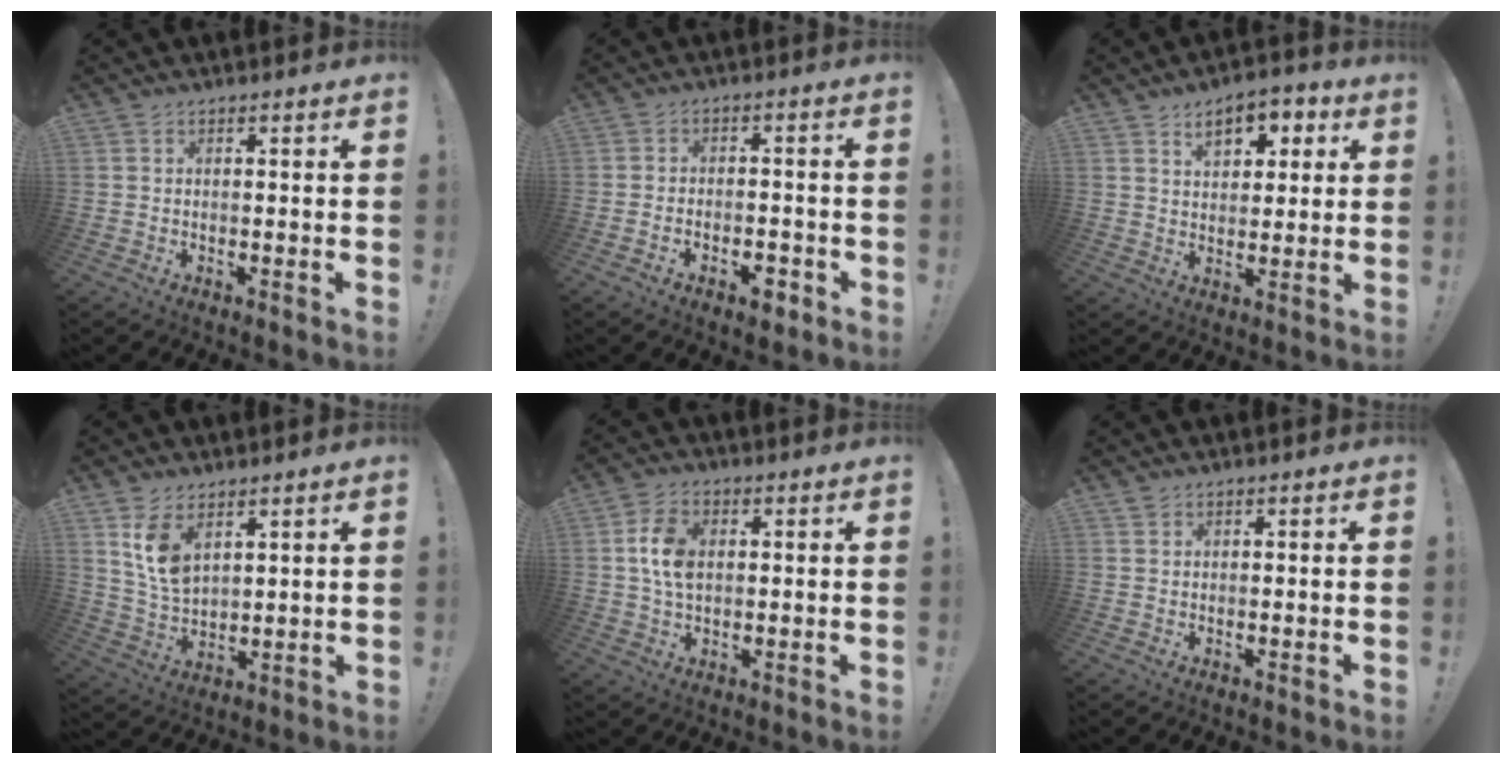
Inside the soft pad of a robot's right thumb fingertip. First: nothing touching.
{"total": 5.1, "force": [-3.3, 2.3, 3.1], "torque": [-0.038, 0.020, -0.054]}
{"total": 9.0, "force": [4.5, 5.3, 5.7], "torque": [-0.080, -0.009, 0.079]}
{"total": 9.2, "force": [5.2, 5.4, 5.3], "torque": [-0.100, -0.024, 0.100]}
{"total": 8.8, "force": [1.4, 6.1, 6.2], "torque": [-0.120, 0.008, 0.028]}
{"total": 0.9, "force": [0.8, 0.5, 0.0], "torque": [0.004, -0.003, 0.015]}